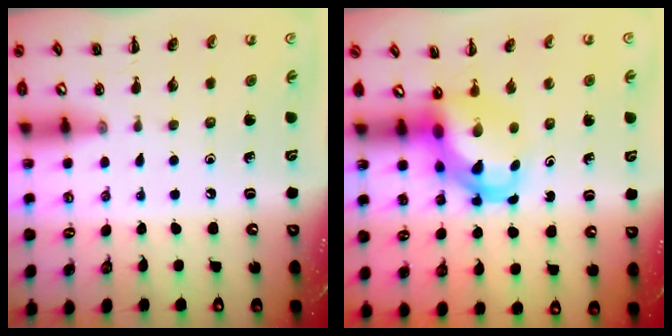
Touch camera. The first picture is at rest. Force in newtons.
{"total": 4.7, "press": 4.7, "slide": 0.9}